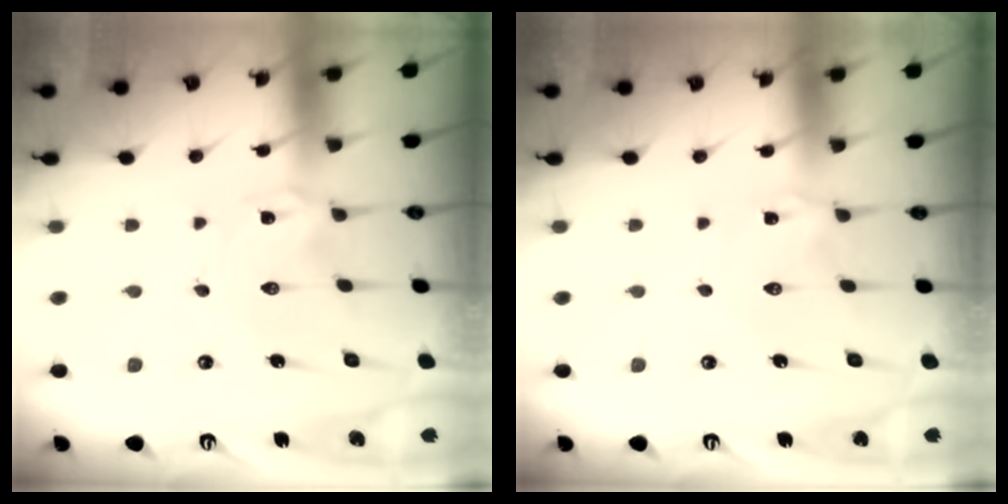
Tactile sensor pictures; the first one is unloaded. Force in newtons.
{"total": 2.0, "press": 2.0, "slide": 0.2}